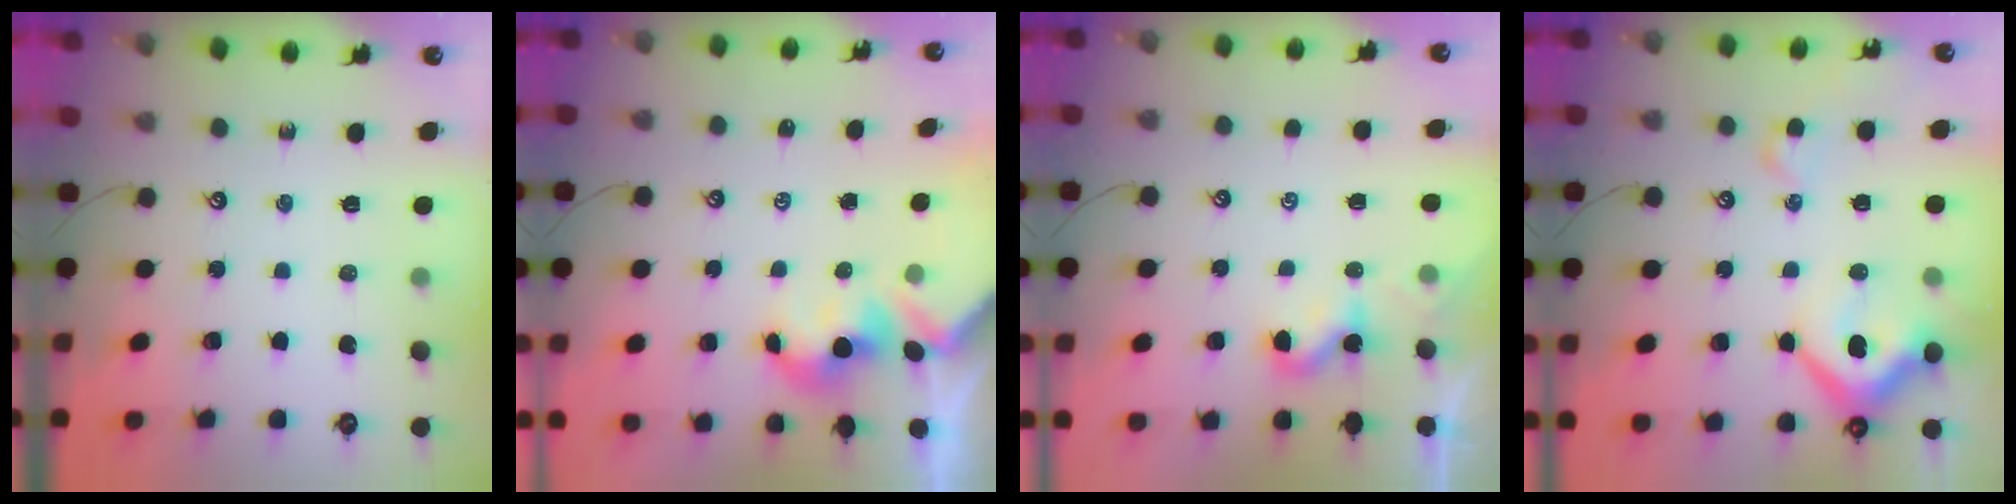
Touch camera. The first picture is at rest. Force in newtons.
{"total": 1.5, "press": 1.5, "slide": 0.2}
{"total": 2.3, "press": 2.3, "slide": 0.2}
{"total": 12.5, "press": 12.4, "slide": 1.8}